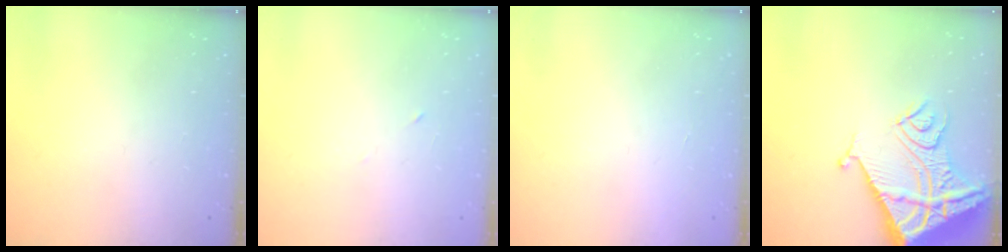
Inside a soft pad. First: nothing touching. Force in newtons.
{"total": 2.7, "press": 2.5, "slide": 1.0}
{"total": 1.6, "press": 1.5, "slide": 0.1}
{"total": 20.1, "press": 19.9, "slide": 2.1}